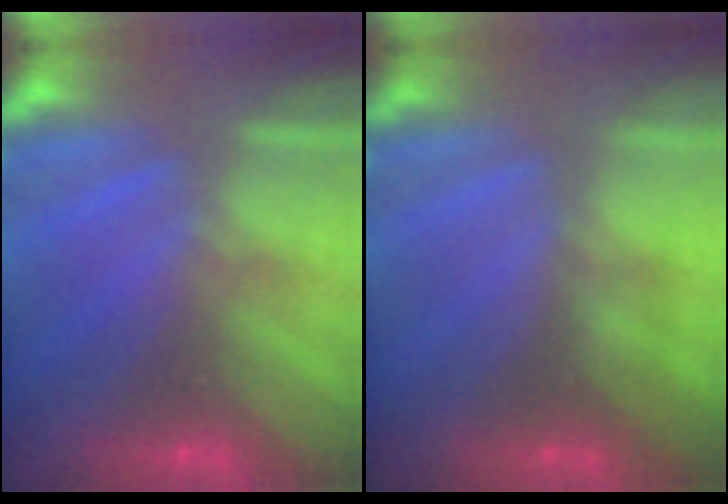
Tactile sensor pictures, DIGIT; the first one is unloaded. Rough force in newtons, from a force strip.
{"total": 2.0}